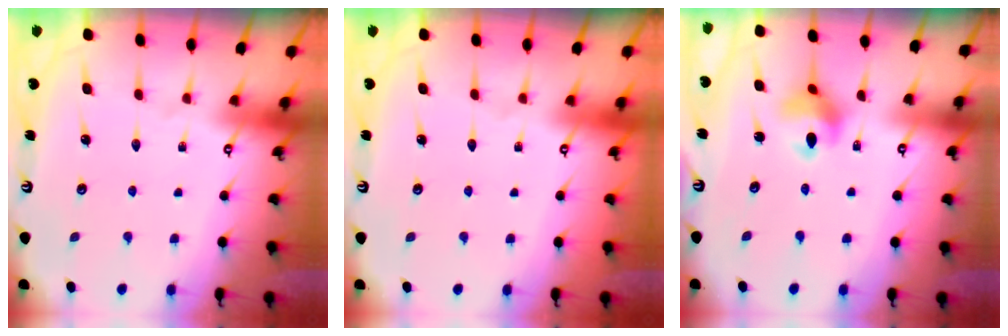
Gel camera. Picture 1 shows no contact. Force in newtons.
{"total": 0.0}
{"total": 7.3, "press": 7.3, "slide": 0.5}